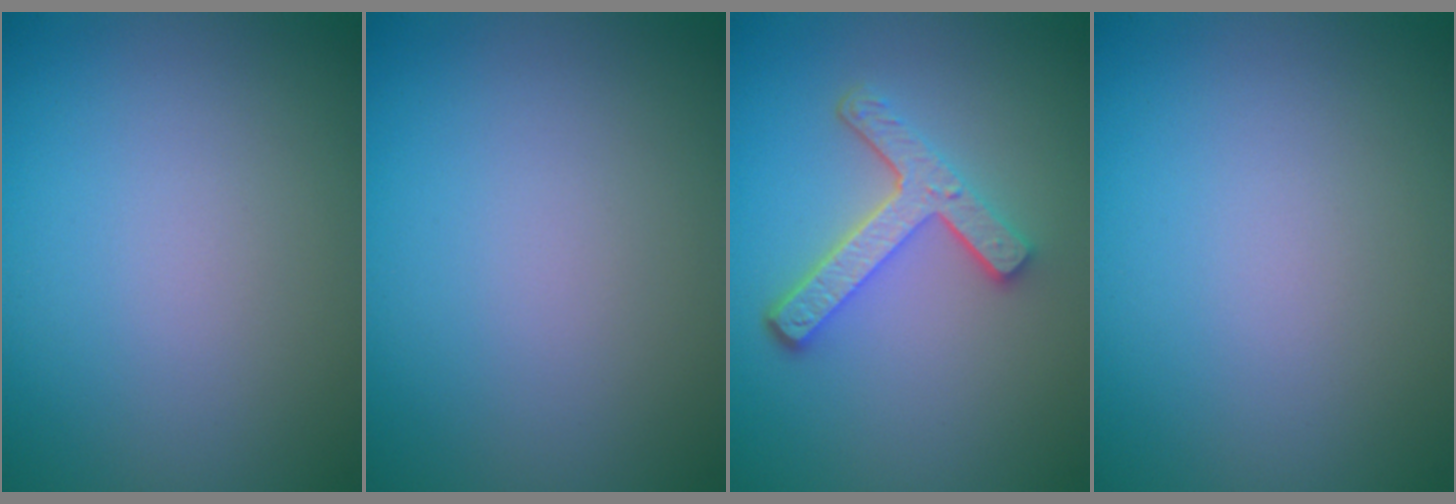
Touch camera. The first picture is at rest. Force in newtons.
{"total": 0.0}
{"total": 4.3, "press": 3.3, "slide": 2.8}
{"total": 0.0}